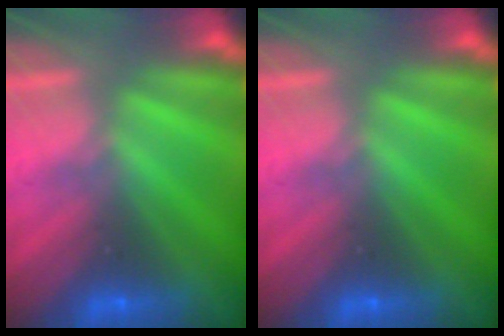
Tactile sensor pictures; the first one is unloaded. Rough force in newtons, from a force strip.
{"total": 0.0}